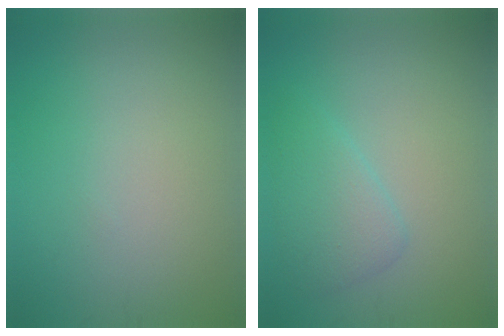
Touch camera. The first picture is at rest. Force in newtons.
{"total": 2.8, "press": 2.8, "slide": 0.2}